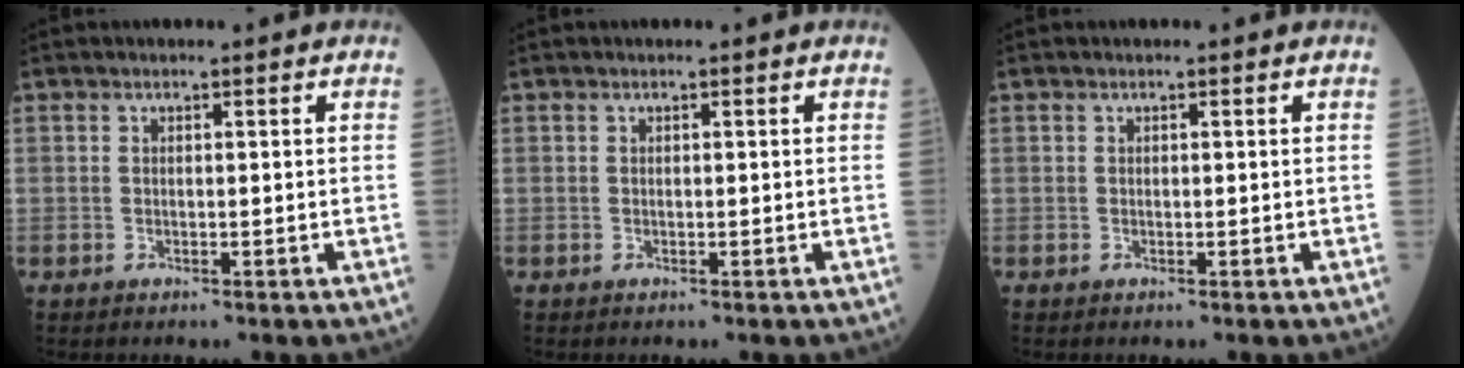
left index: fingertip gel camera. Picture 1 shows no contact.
{"total": 0.0}
{"total": 0.0}